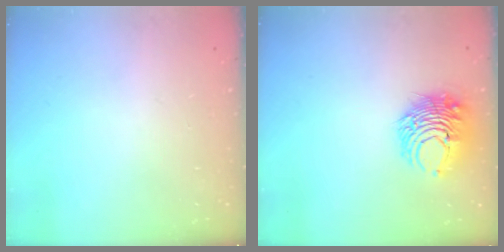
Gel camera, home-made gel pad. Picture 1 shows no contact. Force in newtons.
{"total": 10.0, "press": 10.0, "slide": 0.6}